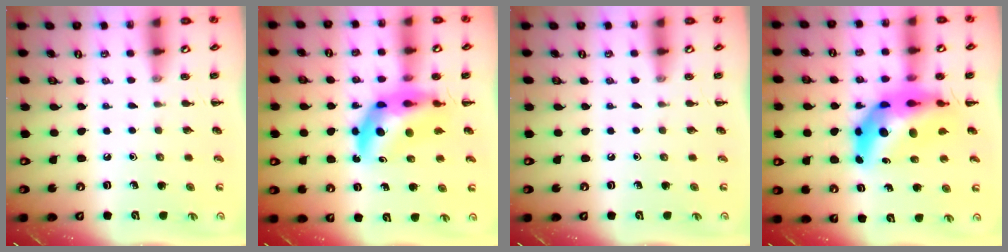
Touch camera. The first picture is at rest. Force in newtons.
{"total": 11.4, "press": 10.9, "slide": 3.4}
{"total": 0.0}
{"total": 13.8, "press": 13.1, "slide": 4.3}